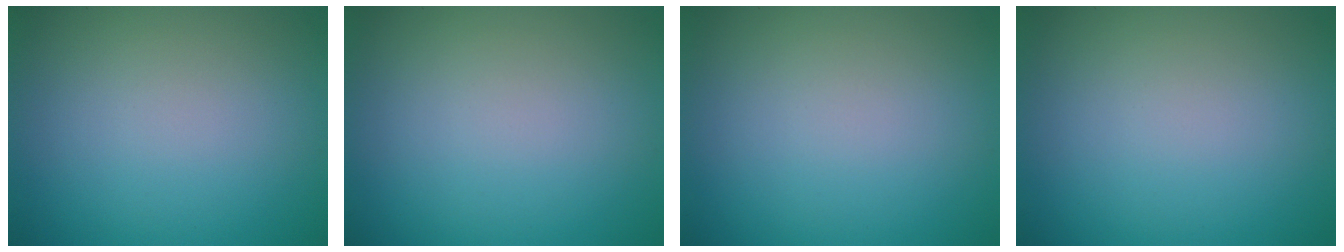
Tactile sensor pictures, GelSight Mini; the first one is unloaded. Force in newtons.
{"total": 0.0}
{"total": 0.0}
{"total": 0.0}